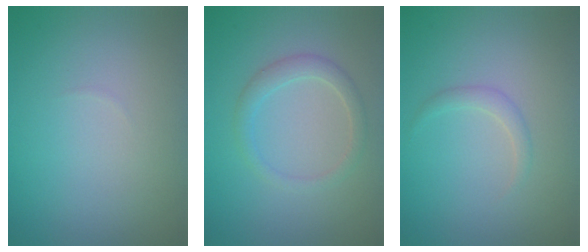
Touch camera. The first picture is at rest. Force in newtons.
{"total": 2.0, "press": 2.0, "slide": 0.1}
{"total": 1.1, "press": 1.1, "slide": 0.1}